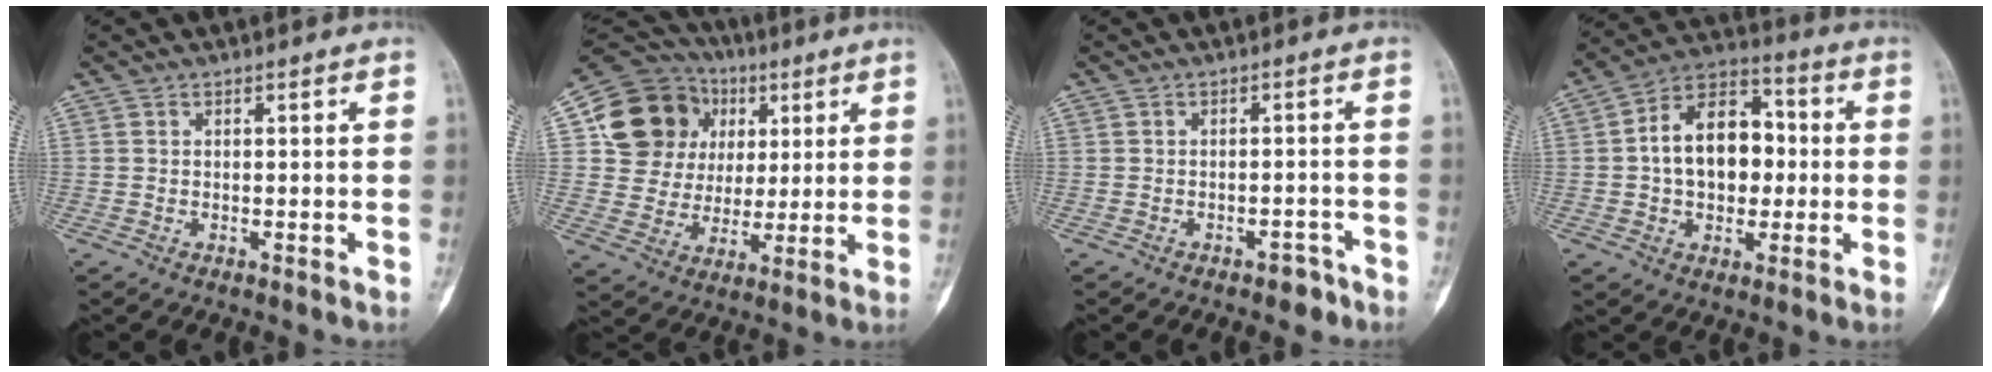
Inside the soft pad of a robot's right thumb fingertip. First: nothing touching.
{"total": 14.8, "force": [4.1, 13.2, 5.4], "torque": [-0.065, 0.013, 0.074]}
{"total": 3.0, "force": [-2.2, 1.4, 1.5], "torque": [-0.007, 0.018, -0.026]}
{"total": 15.2, "force": [0.5, 10.2, 11.2], "torque": [-0.145, 0.031, 0.001]}